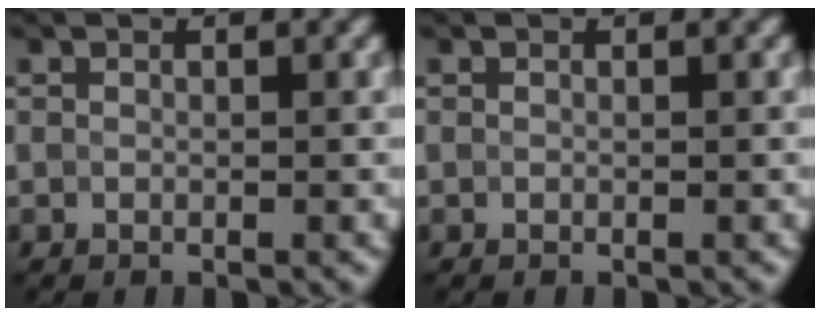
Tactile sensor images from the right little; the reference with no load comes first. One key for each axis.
{"total": 0.0}